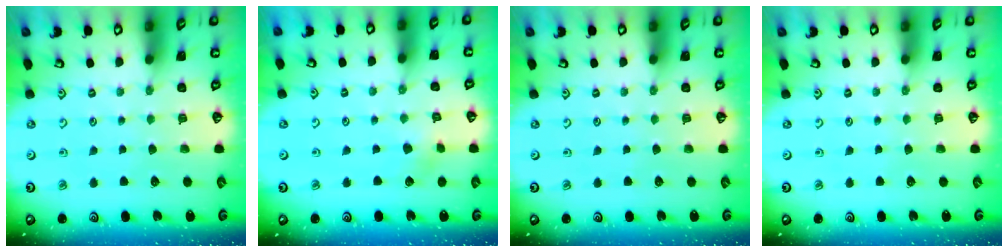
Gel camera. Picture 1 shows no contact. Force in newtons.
{"total": 3.4, "press": 3.4, "slide": 0.5}
{"total": 0.0}
{"total": 0.0}